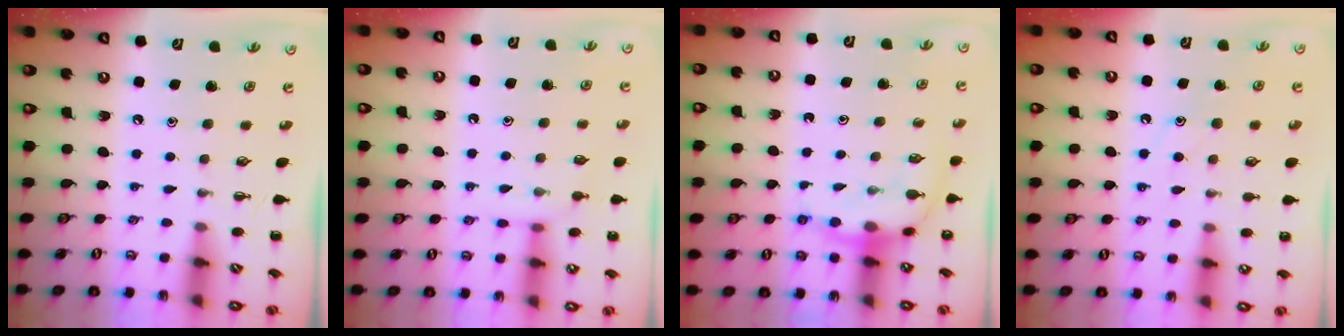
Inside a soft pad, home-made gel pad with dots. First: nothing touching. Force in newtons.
{"total": 5.6, "press": 5.4, "slide": 1.5}
{"total": 7.4, "press": 7.3, "slide": 0.8}
{"total": 8.1, "press": 8.0, "slide": 1.1}